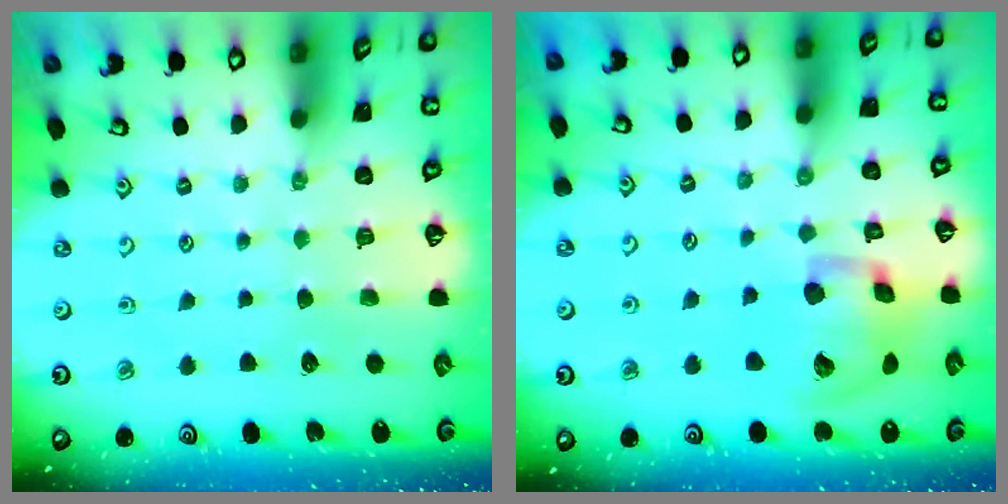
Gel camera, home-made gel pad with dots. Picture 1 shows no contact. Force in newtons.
{"total": 16.3, "press": 16.1, "slide": 2.7}